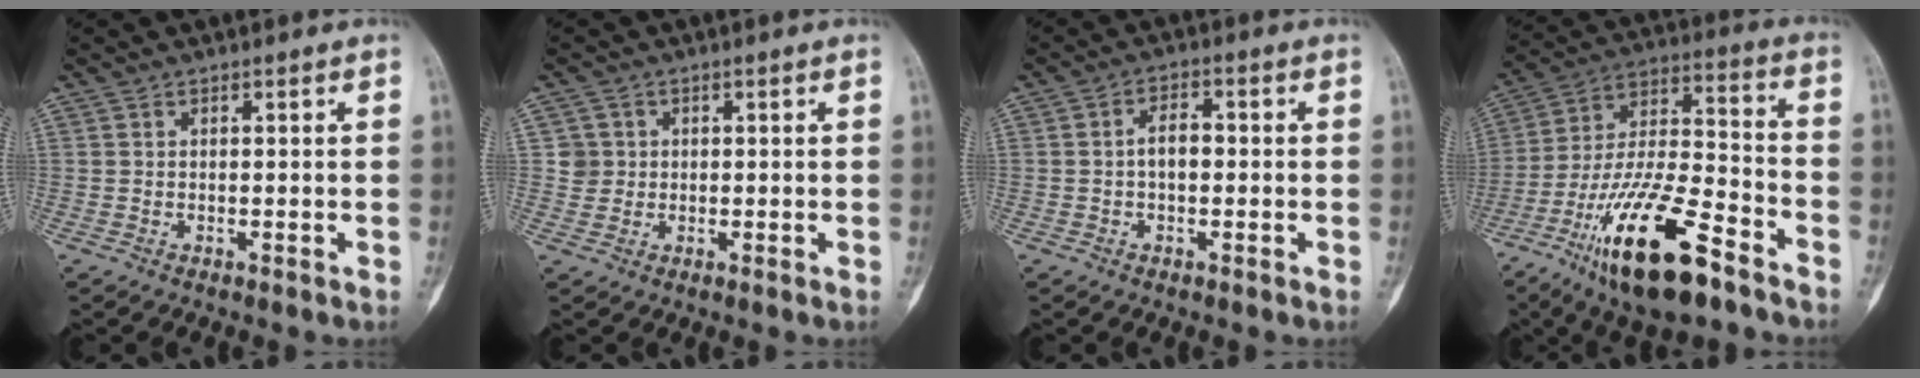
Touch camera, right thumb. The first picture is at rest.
{"total": 3.0, "force": [0.7, 2.9, 0.0], "torque": [0.025, 0.002, 0.009]}
{"total": 4.0, "force": [-0.1, 2.3, 3.2], "torque": [-0.049, 0.014, -0.006]}
{"total": 21.9, "force": [-12.8, 6.9, 16.4], "torque": [-0.315, 0.063, -0.229]}